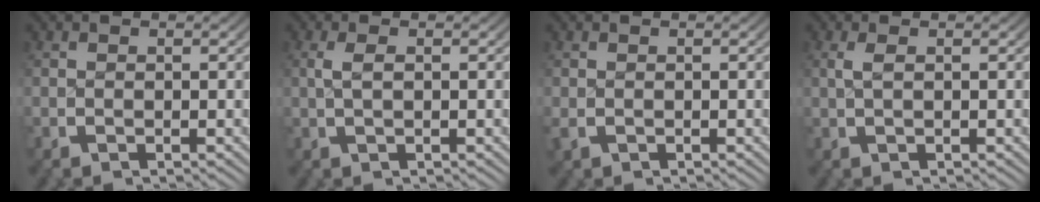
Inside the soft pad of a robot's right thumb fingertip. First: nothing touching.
{"total": 1.5, "force": [0.2, 0.5, 1.3], "torque": [-0.032, 0.004, 0.007]}
{"total": 0.7, "force": [-0.2, 0.6, 0.3], "torque": [-0.009, -0.004, 0.000]}
{"total": 1.1, "force": [0.2, 0.3, 1.1], "torque": [-0.027, 0.003, 0.008]}